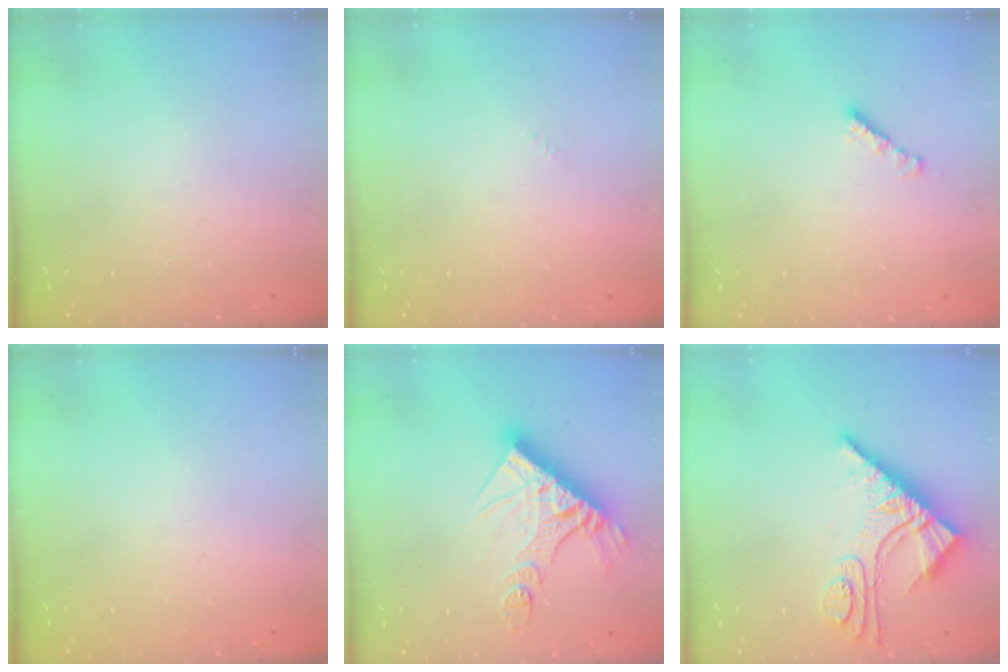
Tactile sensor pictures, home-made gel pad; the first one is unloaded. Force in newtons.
{"total": 0.0}
{"total": 2.3, "press": 2.3, "slide": 0.2}
{"total": 0.0}
{"total": 14.5, "press": 14.4, "slide": 1.6}
{"total": 11.3, "press": 11.2, "slide": 1.2}